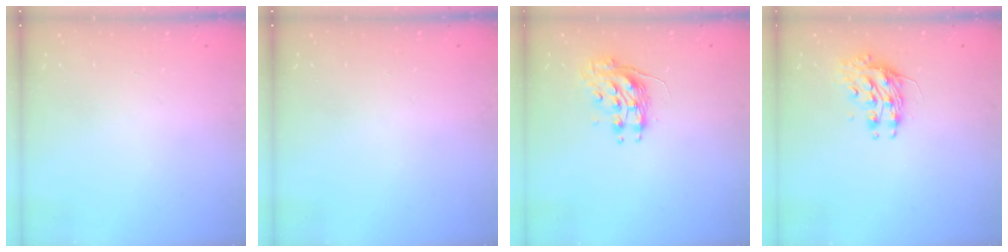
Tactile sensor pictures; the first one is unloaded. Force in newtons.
{"total": 0.0}
{"total": 8.8, "press": 8.8, "slide": 0.0}
{"total": 10.4, "press": 10.3, "slide": 0.8}